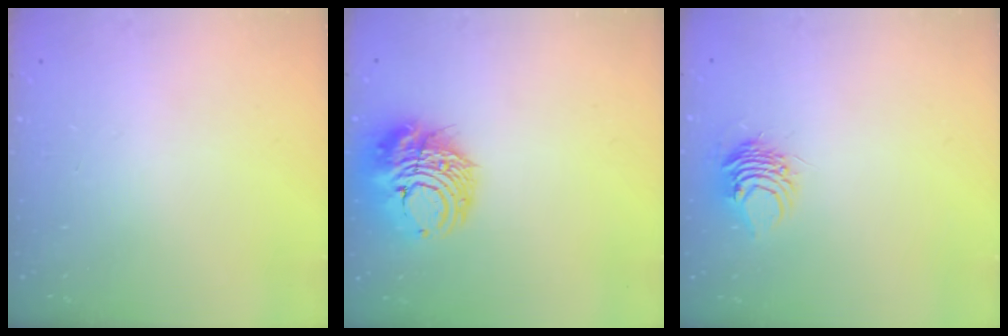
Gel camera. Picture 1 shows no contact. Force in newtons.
{"total": 11.2, "press": 11.1, "slide": 1.5}
{"total": 6.8, "press": 6.7, "slide": 0.7}